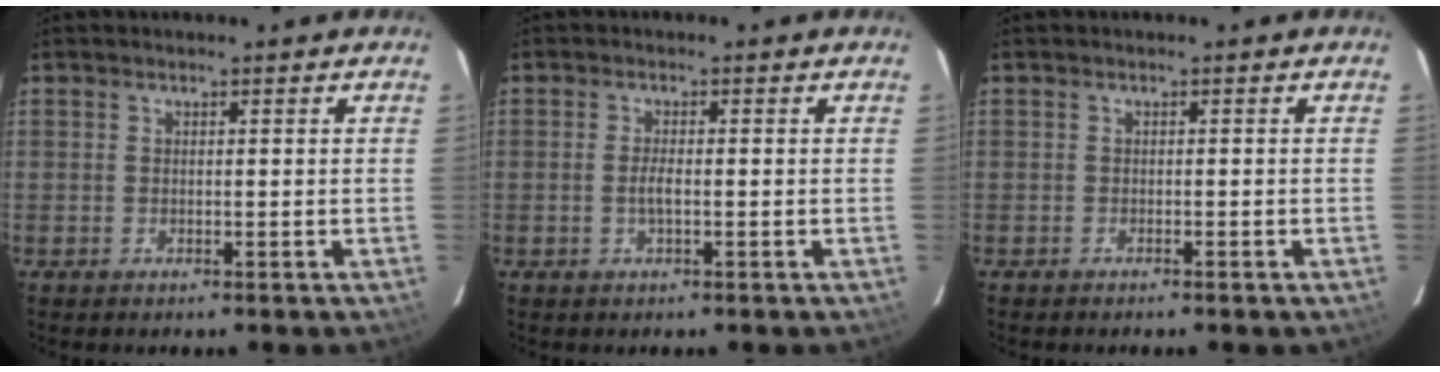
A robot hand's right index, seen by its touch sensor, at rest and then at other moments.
{"total": 2.2, "force": [-0.5, 0.3, 2.1], "torque": [-0.042, -0.001, -0.010]}
{"total": 0.8, "force": [-0.8, 0.2, 0.3], "torque": [-0.009, 0.002, -0.012]}